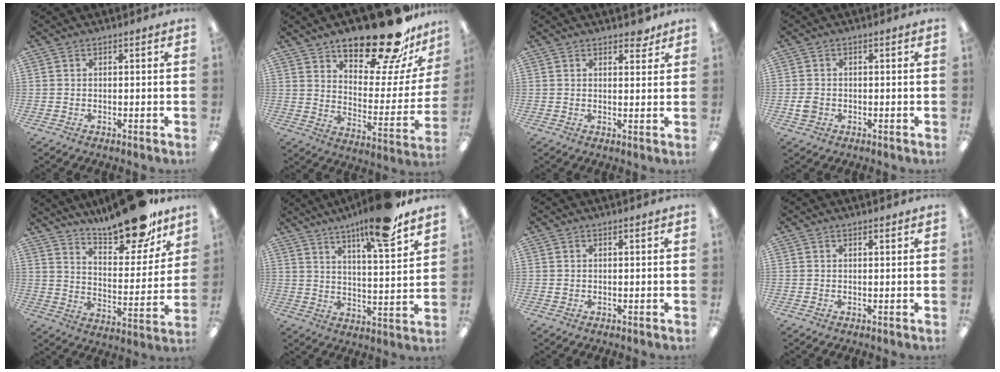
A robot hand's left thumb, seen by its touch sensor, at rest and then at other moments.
{"total": 23.7, "force": [18.9, 7.4, 12.2], "torque": [-0.170, -0.132, 0.312]}
{"total": 3.3, "force": [2.7, 1.4, 1.3], "torque": [-0.006, -0.013, 0.044]}
{"total": 2.7, "force": [-0.4, 2.2, 1.5], "torque": [-0.027, 0.006, -0.007]}
{"total": 19.7, "force": [16.1, 6.3, 9.4], "torque": [-0.135, -0.115, 0.272]}
{"total": 13.6, "force": [10.5, 1.5, 8.5], "torque": [-0.135, -0.061, 0.168]}
{"total": 0.8, "force": [0.5, 0.4, 0.5], "torque": [-0.011, 0.004, 0.008]}
{"total": 1.1, "force": [0.9, 0.3, 0.6], "torque": [-0.005, -0.002, 0.014]}